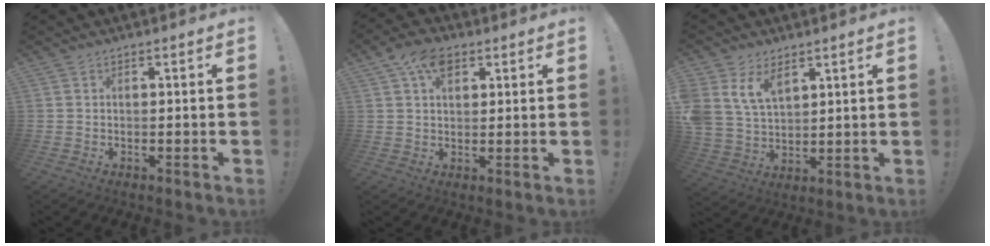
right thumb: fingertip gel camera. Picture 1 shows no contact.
{"total": 8.2, "force": [3.9, 5.1, 5.0], "torque": [-0.083, -0.002, 0.074]}
{"total": 10.3, "force": [6.2, 6.5, 5.0], "torque": [-0.114, -0.032, 0.122]}